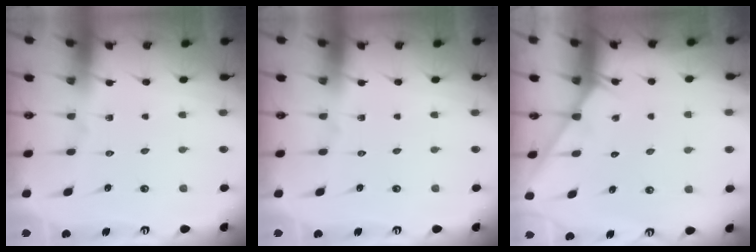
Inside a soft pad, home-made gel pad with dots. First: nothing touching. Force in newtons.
{"total": 0.0}
{"total": 2.7, "press": 2.7, "slide": 0.2}